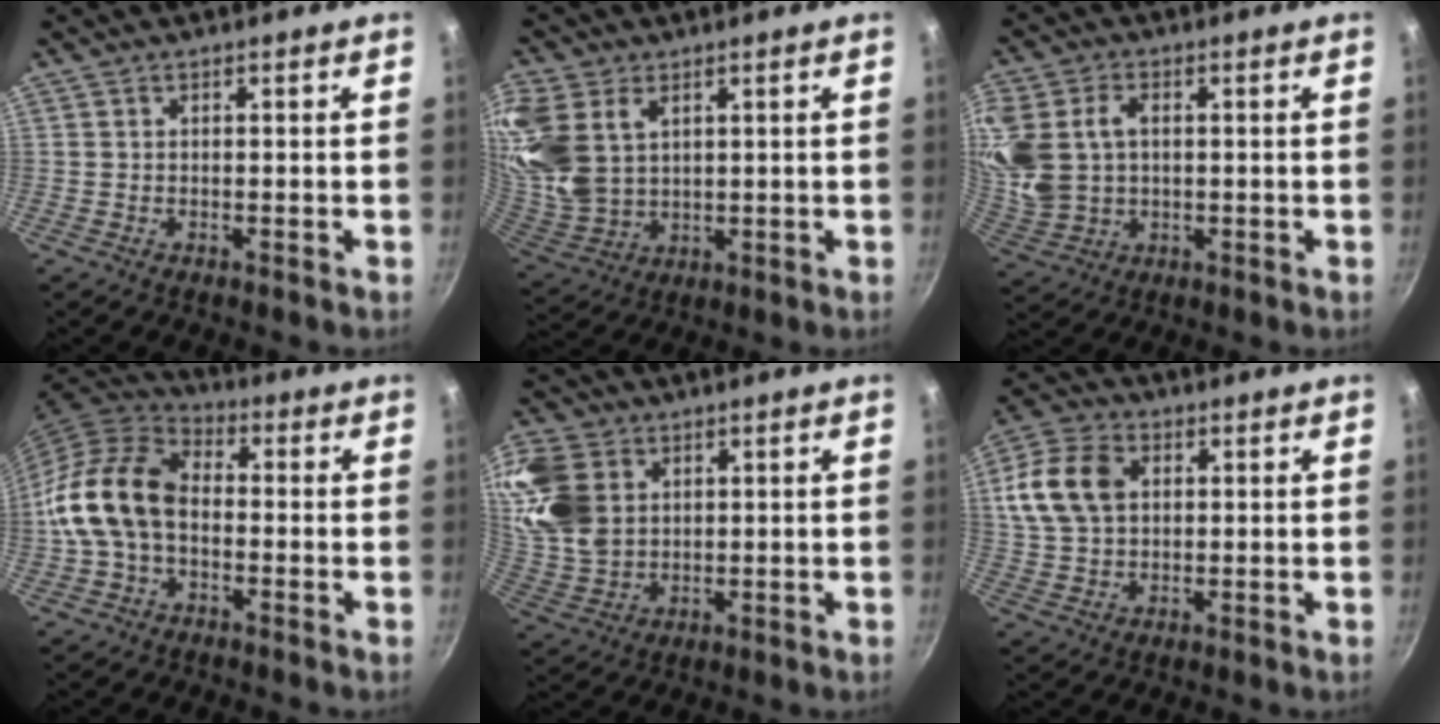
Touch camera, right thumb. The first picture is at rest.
{"total": 18.2, "force": [6.3, 12.8, 11.2], "torque": [-0.261, -0.004, 0.142]}
{"total": 15.7, "force": [2.7, 11.9, 9.9], "torque": [-0.235, 0.010, 0.063]}
{"total": 14.5, "force": [-1.3, 9.8, 10.5], "torque": [-0.181, 0.037, -0.043]}
{"total": 14.4, "force": [4.4, 10.8, 8.4], "torque": [-0.166, -0.013, 0.098]}
{"total": 12.7, "force": [2.9, 9.1, 8.4], "torque": [-0.152, 0.009, 0.045]}